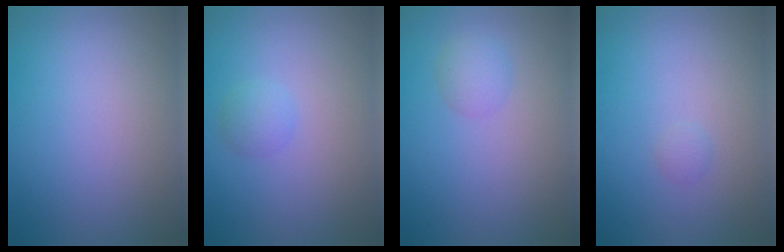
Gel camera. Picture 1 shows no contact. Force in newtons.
{"total": 1.3, "press": 1.3, "slide": 0.0}
{"total": 1.6, "press": 1.6, "slide": 0.1}
{"total": 0.5, "press": 0.5, "slide": 0.0}